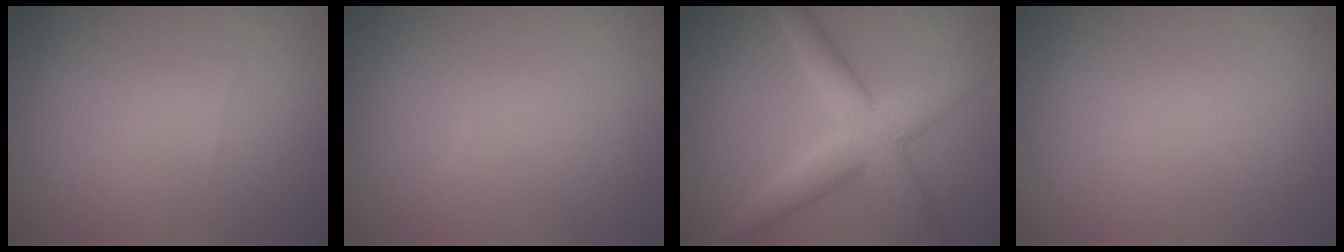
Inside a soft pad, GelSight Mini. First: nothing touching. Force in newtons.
{"total": 0.0}
{"total": 7.3, "press": 7.3, "slide": 0.1}
{"total": 0.0}